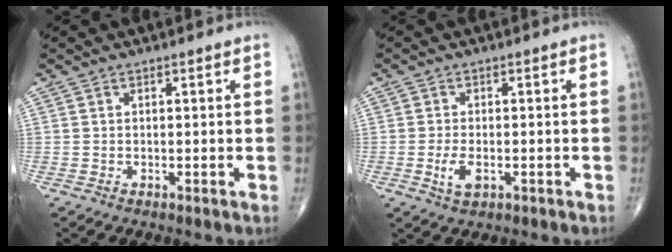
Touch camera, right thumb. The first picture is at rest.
{"total": 3.8, "force": [-1.1, 2.0, 3.1], "torque": [-0.062, -0.002, -0.016]}